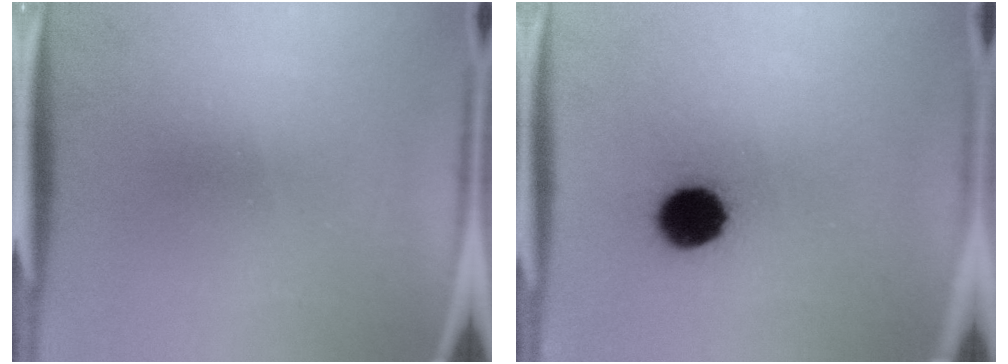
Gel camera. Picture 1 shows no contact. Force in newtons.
{"total": 10.3}